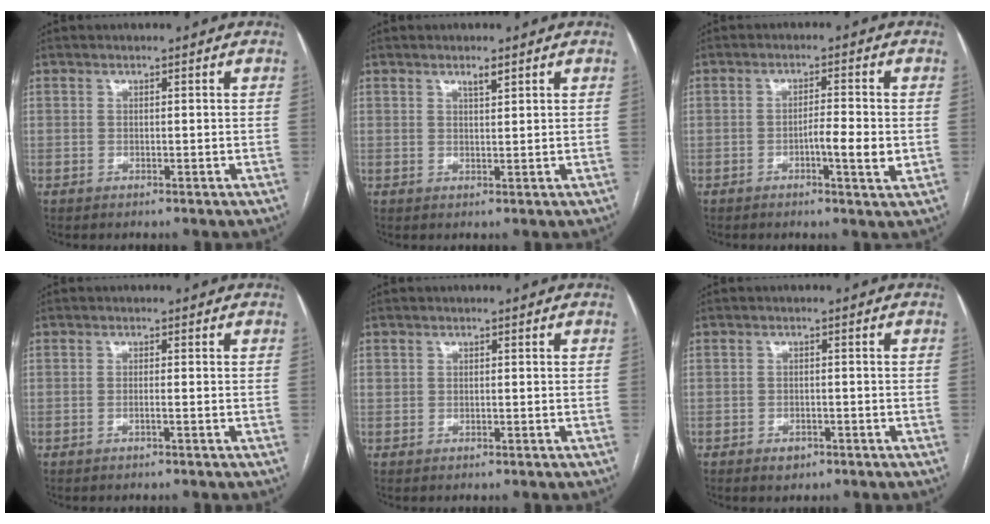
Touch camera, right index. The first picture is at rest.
{"total": 1.5, "force": [1.1, 0.2, 1.0], "torque": [-0.021, -0.001, 0.021]}
{"total": 4.6, "force": [-1.0, 0.4, 4.5], "torque": [-0.070, -0.003, -0.017]}
{"total": 0.8, "force": [-0.4, -0.1, 0.7], "torque": [-0.014, 0.001, -0.007]}
{"total": 0.8, "force": [0.1, 0.7, 0.5], "torque": [-0.015, 0.007, 0.005]}
{"total": 1.9, "force": [-1.1, 1.3, 0.8], "torque": [-0.008, 0.003, -0.007]}